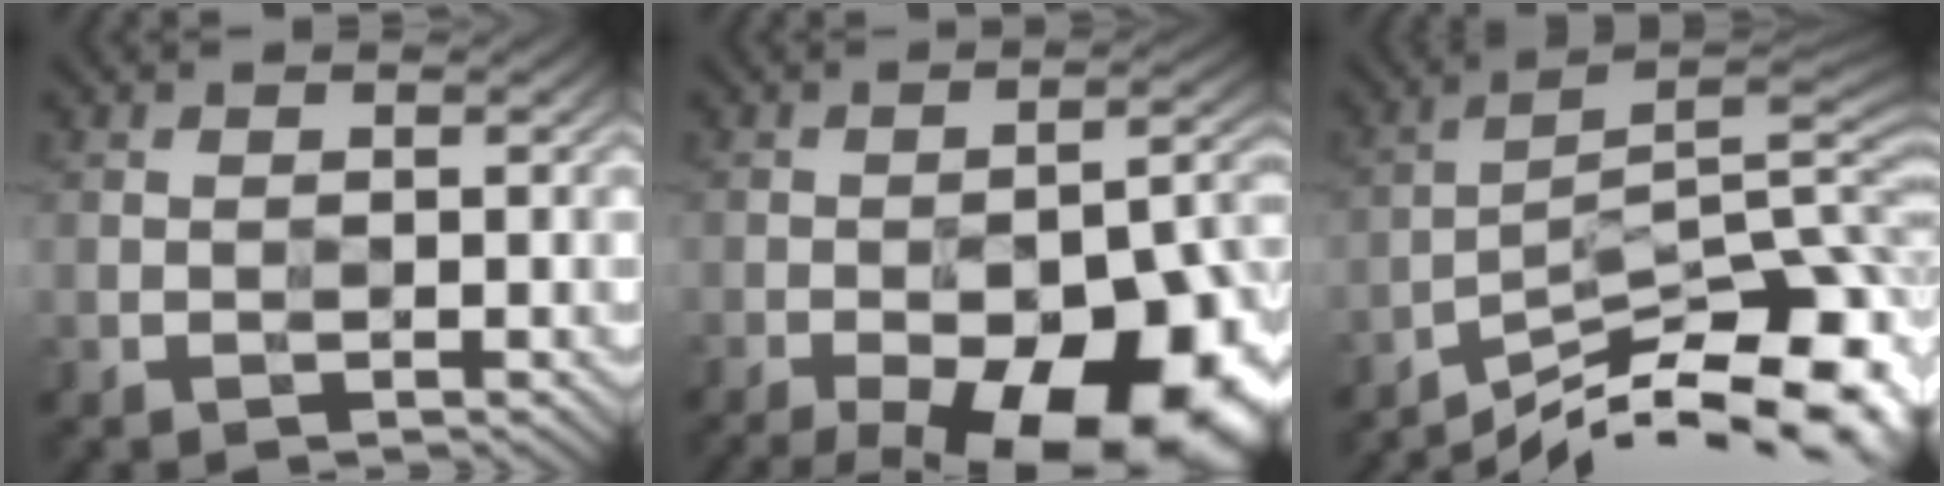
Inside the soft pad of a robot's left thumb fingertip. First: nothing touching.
{"total": 21.1, "force": [-11.7, 8.7, 15.2], "torque": [-0.184, -0.018, -0.162]}
{"total": 14.4, "force": [-10.5, 3.1, 9.4], "torque": [-0.152, -0.001, -0.160]}